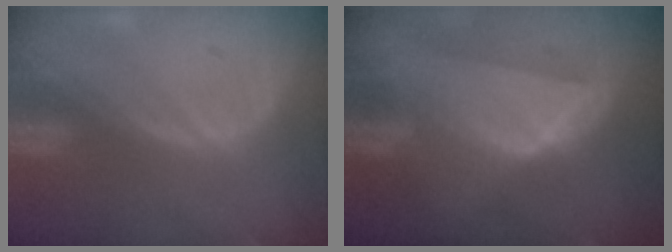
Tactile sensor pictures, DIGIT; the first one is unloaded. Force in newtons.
{"total": 8.4, "press": 7.6, "slide": 3.7}